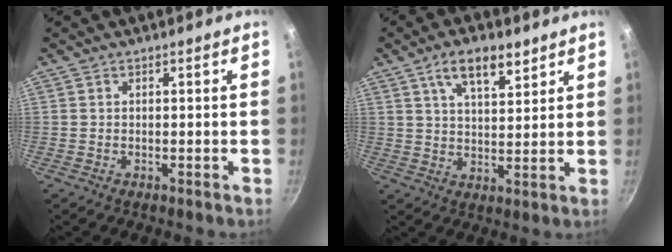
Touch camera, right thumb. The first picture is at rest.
{"total": 9.0, "force": [5.3, 3.8, 6.2], "torque": [-0.093, -0.022, 0.090]}